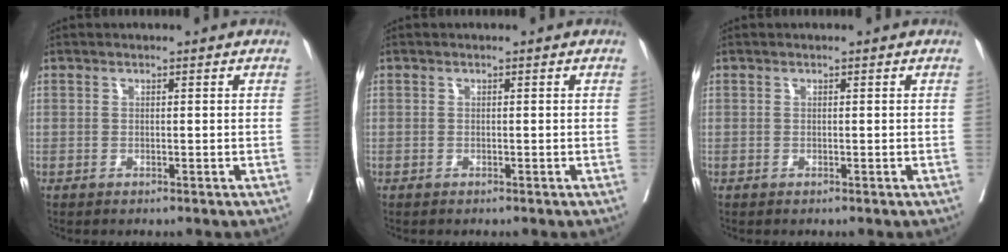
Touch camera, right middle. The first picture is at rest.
{"total": 0.0}
{"total": 0.0}